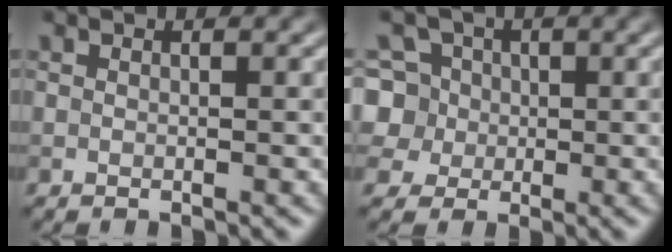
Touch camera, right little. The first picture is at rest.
{"total": 7.5, "force": [1.4, 6.9, 2.7], "torque": [-0.058, 0.038, 0.008]}